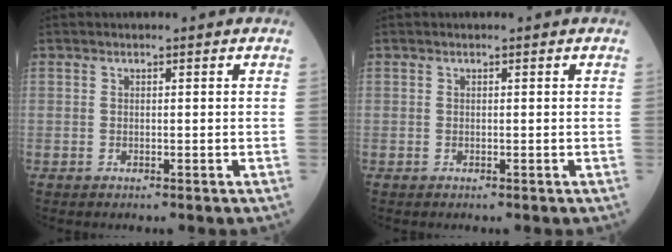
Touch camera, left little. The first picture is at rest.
{"total": 0.0}